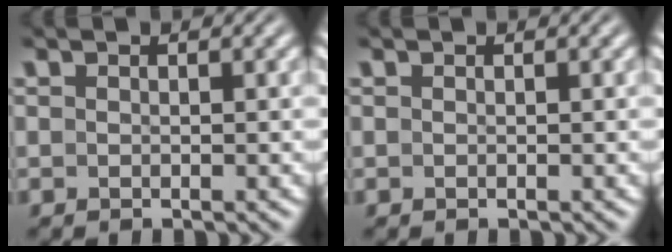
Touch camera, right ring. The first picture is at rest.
{"total": 0.0}